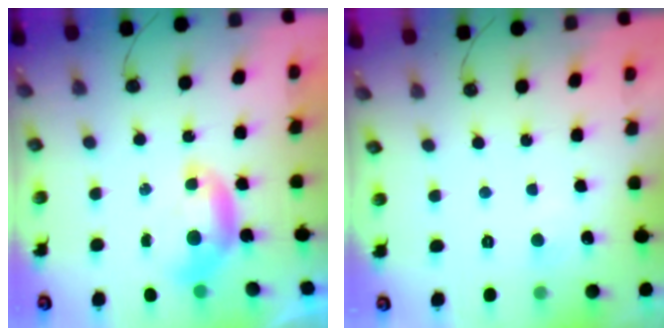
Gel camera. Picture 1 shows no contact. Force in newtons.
{"total": 1.9, "press": 1.8, "slide": 0.6}